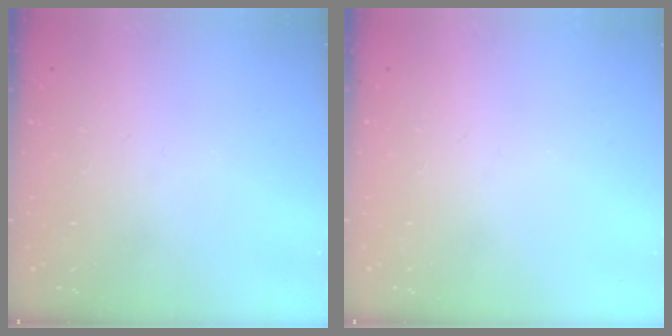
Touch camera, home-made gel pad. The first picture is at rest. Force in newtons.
{"total": 0.0}